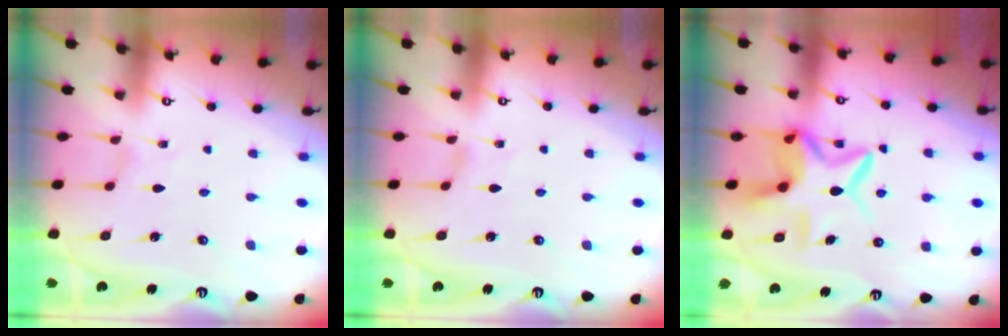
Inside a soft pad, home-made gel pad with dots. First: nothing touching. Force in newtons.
{"total": 1.1, "press": 1.0, "slide": 0.2}
{"total": 10.8, "press": 10.7, "slide": 0.9}